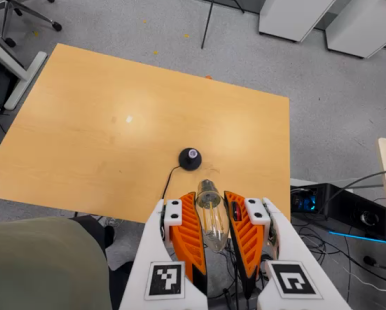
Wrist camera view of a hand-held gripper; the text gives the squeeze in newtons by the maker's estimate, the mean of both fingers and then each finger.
{"total": 21.6, "left": 22.7, "right": 20.6}